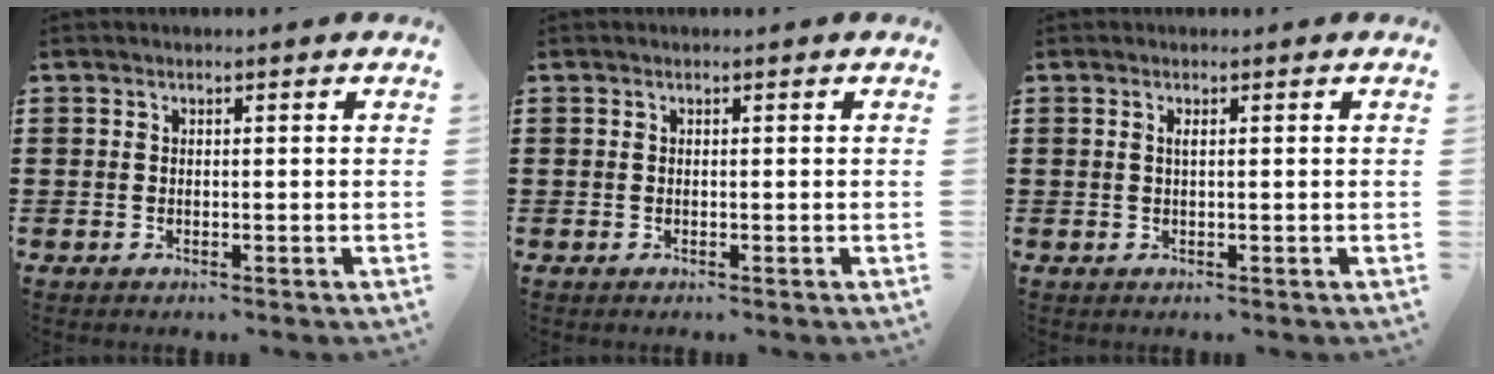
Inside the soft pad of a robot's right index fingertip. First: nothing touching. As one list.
[{"total": 0.0}, {"total": 0.8, "force": [0.2, 0.0, 0.7], "torque": [-0.015, -0.001, 0.004]}]